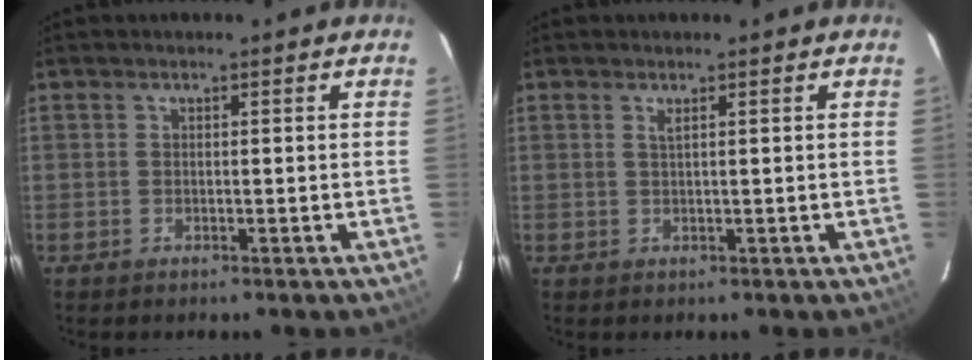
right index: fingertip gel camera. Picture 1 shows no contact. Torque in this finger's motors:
{"motor_torque": [0.12, 0.16, 0.11, 0.02]}